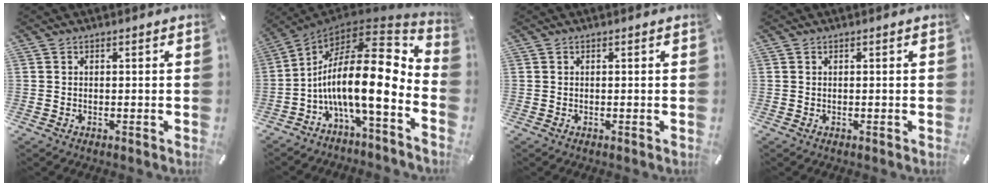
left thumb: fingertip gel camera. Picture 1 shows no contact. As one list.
[{"total": 20.5, "force": [-2.3, 7.7, 18.9], "torque": [-0.329, -0.041, -0.051]}, {"total": 0.0}, {"total": 0.0}]